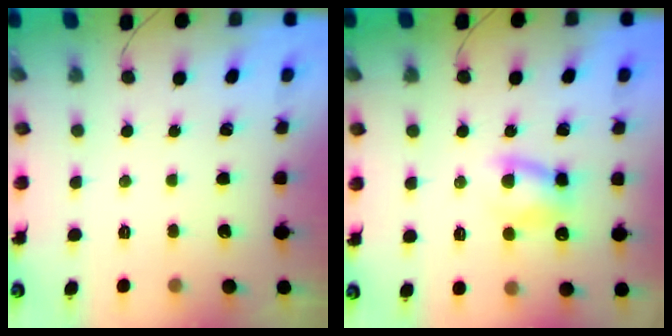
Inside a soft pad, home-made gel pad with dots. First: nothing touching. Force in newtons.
{"total": 7.4, "press": 7.3, "slide": 1.2}